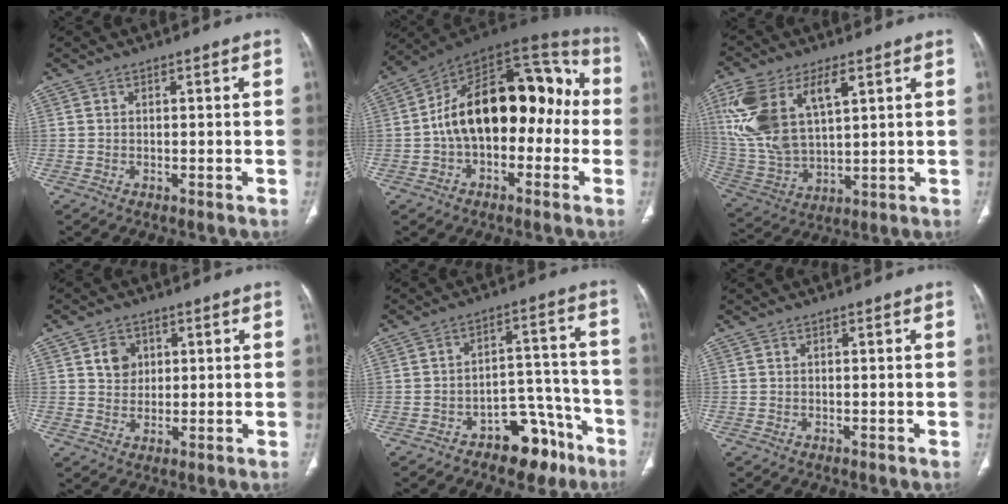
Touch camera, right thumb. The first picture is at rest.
{"total": 22.4, "force": [-1.1, 13.2, 18.0], "torque": [-0.253, 0.060, -0.027]}
{"total": 17.8, "force": [6.7, 9.1, 13.8], "torque": [-0.286, -0.012, 0.138]}
{"total": 4.7, "force": [1.6, 3.9, 1.9], "torque": [-0.011, -0.006, 0.029]}
{"total": 10.8, "force": [-7.0, 6.1, 5.4], "torque": [-0.030, 0.082, -0.099]}
{"total": 0.0}